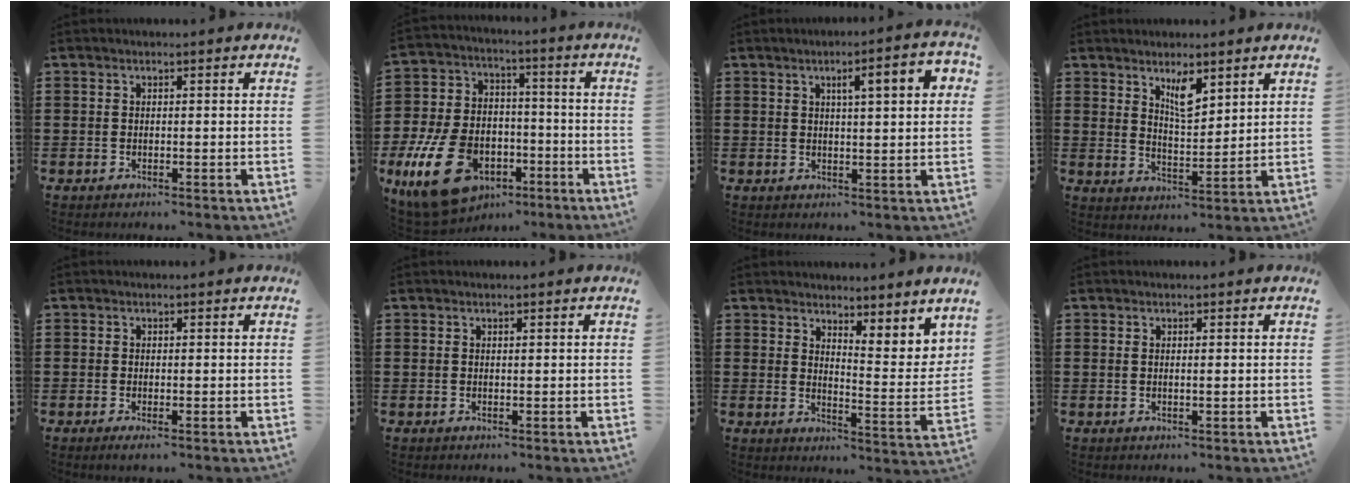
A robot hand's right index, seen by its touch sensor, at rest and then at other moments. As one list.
[{"total": 15.5, "force": [-6.5, 10.3, 9.6], "torque": [-0.213, 0.032, -0.114]}, {"total": 5.2, "force": [1.6, 1.1, 4.9], "torque": [-0.081, -0.002, 0.018]}, {"total": 5.0, "force": [3.2, 1.7, 3.4], "torque": [-0.058, -0.005, 0.054]}, {"total": 0.5, "force": [-0.3, -0.1, 0.4], "torque": [-0.009, -0.006, -0.004]}, {"total": 0.0}, {"total": 4.5, "force": [4.4, 0.7, 0.6], "torque": [-0.026, -0.033, 0.079]}, {"total": 0.7, "force": [0.2, 0.0, 0.7], "torque": [-0.012, -0.001, 0.003]}]